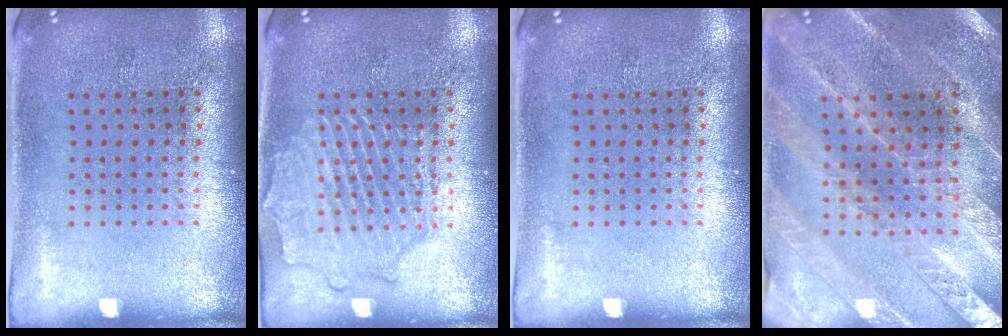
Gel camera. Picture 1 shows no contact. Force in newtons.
{"total": 2.6, "press": 2.6, "slide": 0.2}
{"total": 0.0}
{"total": 2.4, "press": 2.4, "slide": 0.4}